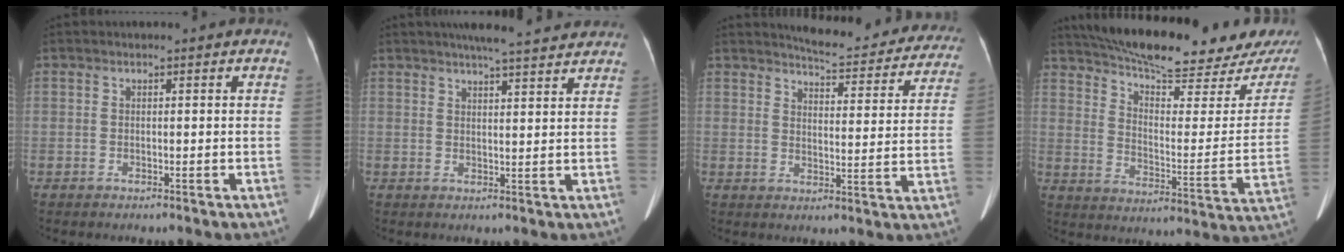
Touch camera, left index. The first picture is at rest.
{"total": 9.9, "force": [8.7, 0.8, 4.6], "torque": [-0.064, 0.017, 0.106]}
{"total": 16.7, "force": [15.6, 3.4, 4.9], "torque": [-0.044, -0.039, 0.172]}
{"total": 25.3, "force": [21.7, 3.8, 12.5], "torque": [-0.198, -0.048, 0.289]}